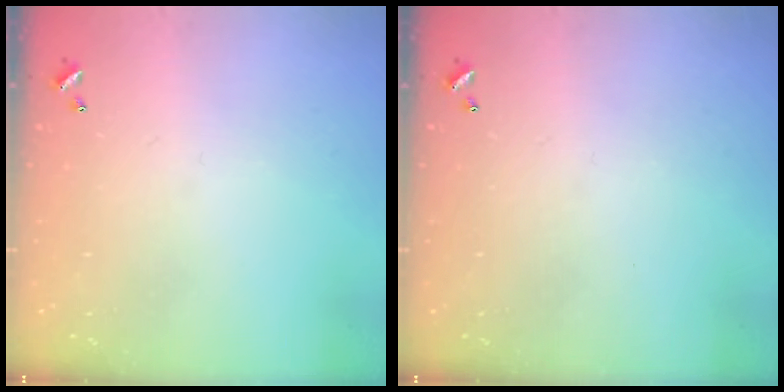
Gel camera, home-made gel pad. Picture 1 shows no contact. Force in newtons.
{"total": 0.0}